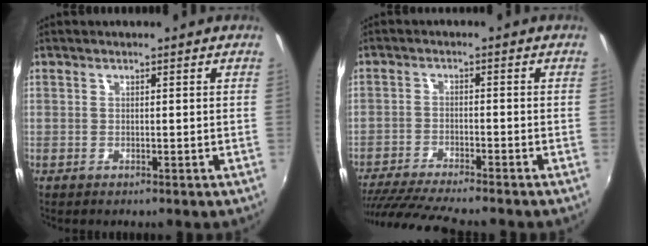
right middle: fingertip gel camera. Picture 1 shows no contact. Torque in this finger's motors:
{"motor_torque": [1.07, -1.07, 0.17, 0.06]}